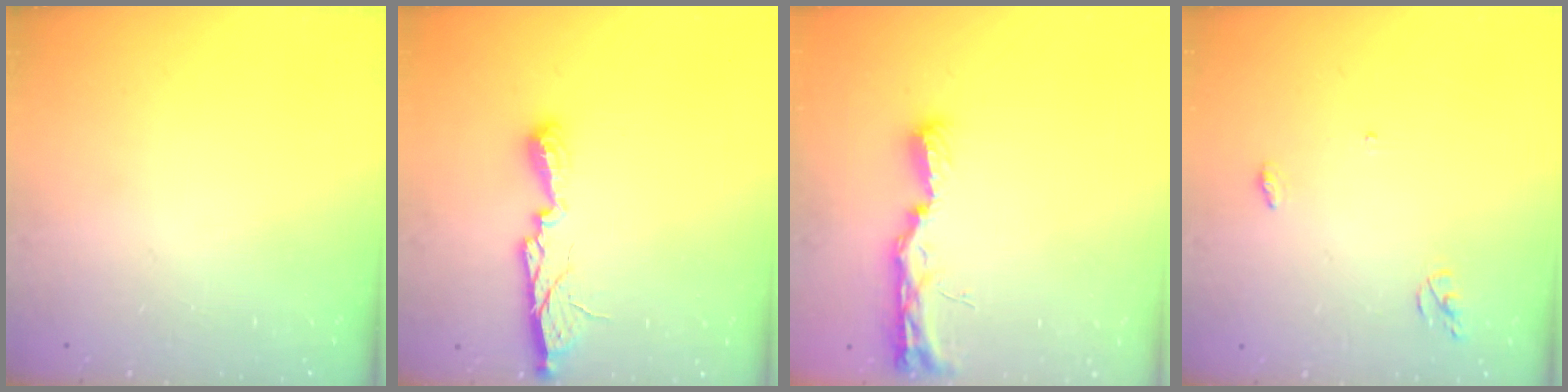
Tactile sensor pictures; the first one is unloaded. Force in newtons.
{"total": 9.9, "press": 9.9, "slide": 0.3}
{"total": 8.8, "press": 8.7, "slide": 0.9}
{"total": 3.7, "press": 3.7, "slide": 0.1}